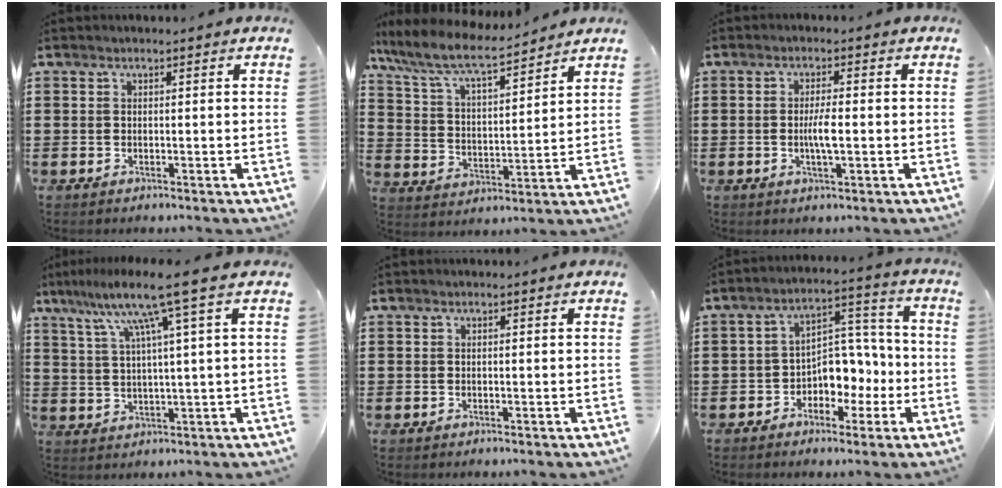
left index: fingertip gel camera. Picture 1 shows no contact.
{"total": 7.9, "force": [6.8, 0.9, 3.9], "torque": [-0.104, -0.037, 0.114]}
{"total": 3.6, "force": [-0.4, 0.6, 3.6], "torque": [-0.070, -0.003, -0.011]}
{"total": 9.7, "force": [5.1, -0.8, 8.2], "torque": [-0.172, -0.009, 0.080]}
{"total": 0.0}
{"total": 6.2, "force": [-2.1, 4.8, 3.3], "torque": [-0.069, 0.010, -0.041]}